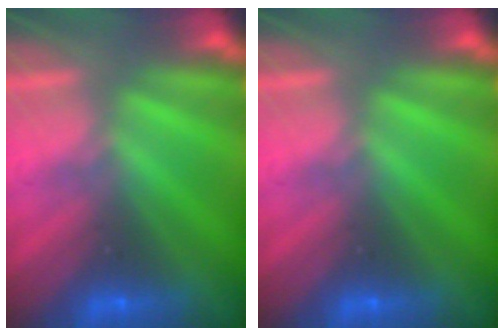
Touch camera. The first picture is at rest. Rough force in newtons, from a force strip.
{"total": 0.0}